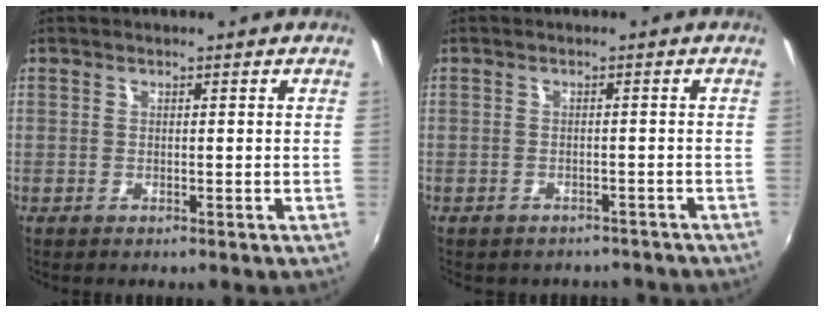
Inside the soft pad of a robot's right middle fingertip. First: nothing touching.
{"total": 5.8, "force": [-5.0, 2.5, 1.5], "torque": [-0.034, -0.012, -0.058]}